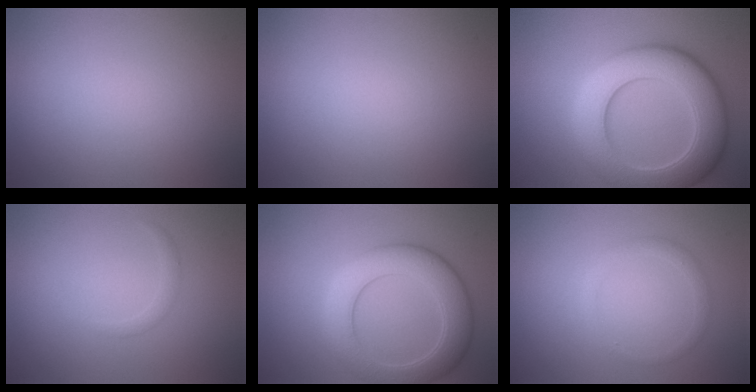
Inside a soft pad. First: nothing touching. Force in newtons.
{"total": 0.0}
{"total": 9.7, "press": 9.7, "slide": 0.6}
{"total": 0.9, "press": 0.9, "slide": 0.1}
{"total": 6.4, "press": 6.4, "slide": 0.3}
{"total": 1.2, "press": 1.1, "slide": 0.1}